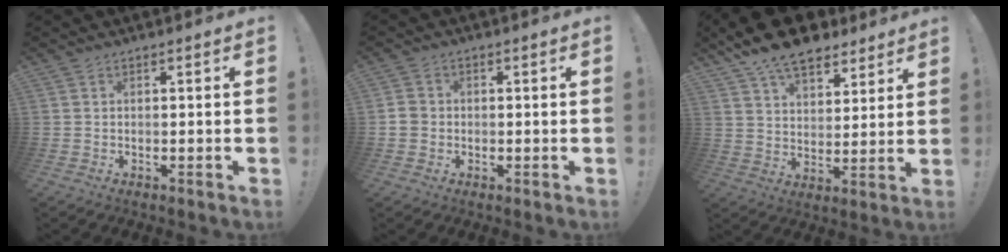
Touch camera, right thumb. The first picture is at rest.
{"total": 3.4, "force": [-0.5, 3.2, 1.2], "torque": [-0.024, 0.005, -0.008]}
{"total": 13.9, "force": [9.8, 7.5, 6.4], "torque": [-0.098, -0.063, 0.179]}